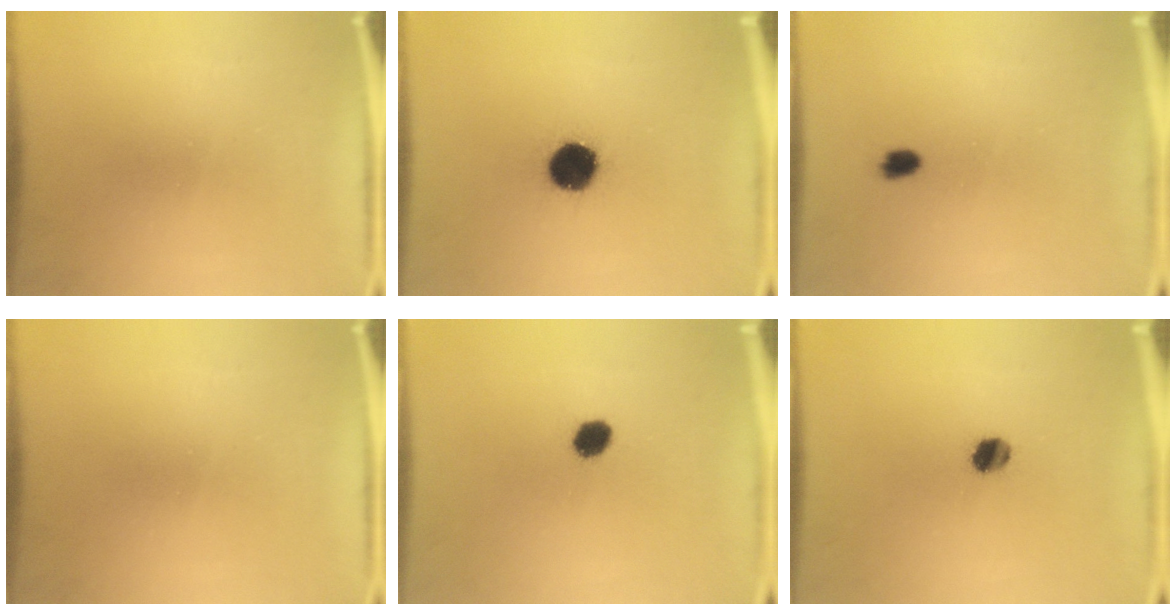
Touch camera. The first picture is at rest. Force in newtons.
{"total": 12.3}
{"total": 2.7}
{"total": 0.0}
{"total": 4.2}
{"total": 3.9}